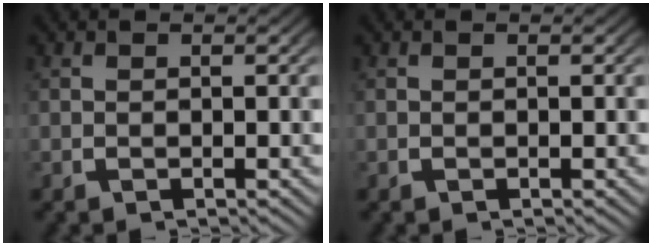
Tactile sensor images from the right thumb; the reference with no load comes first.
{"total": 0.0}